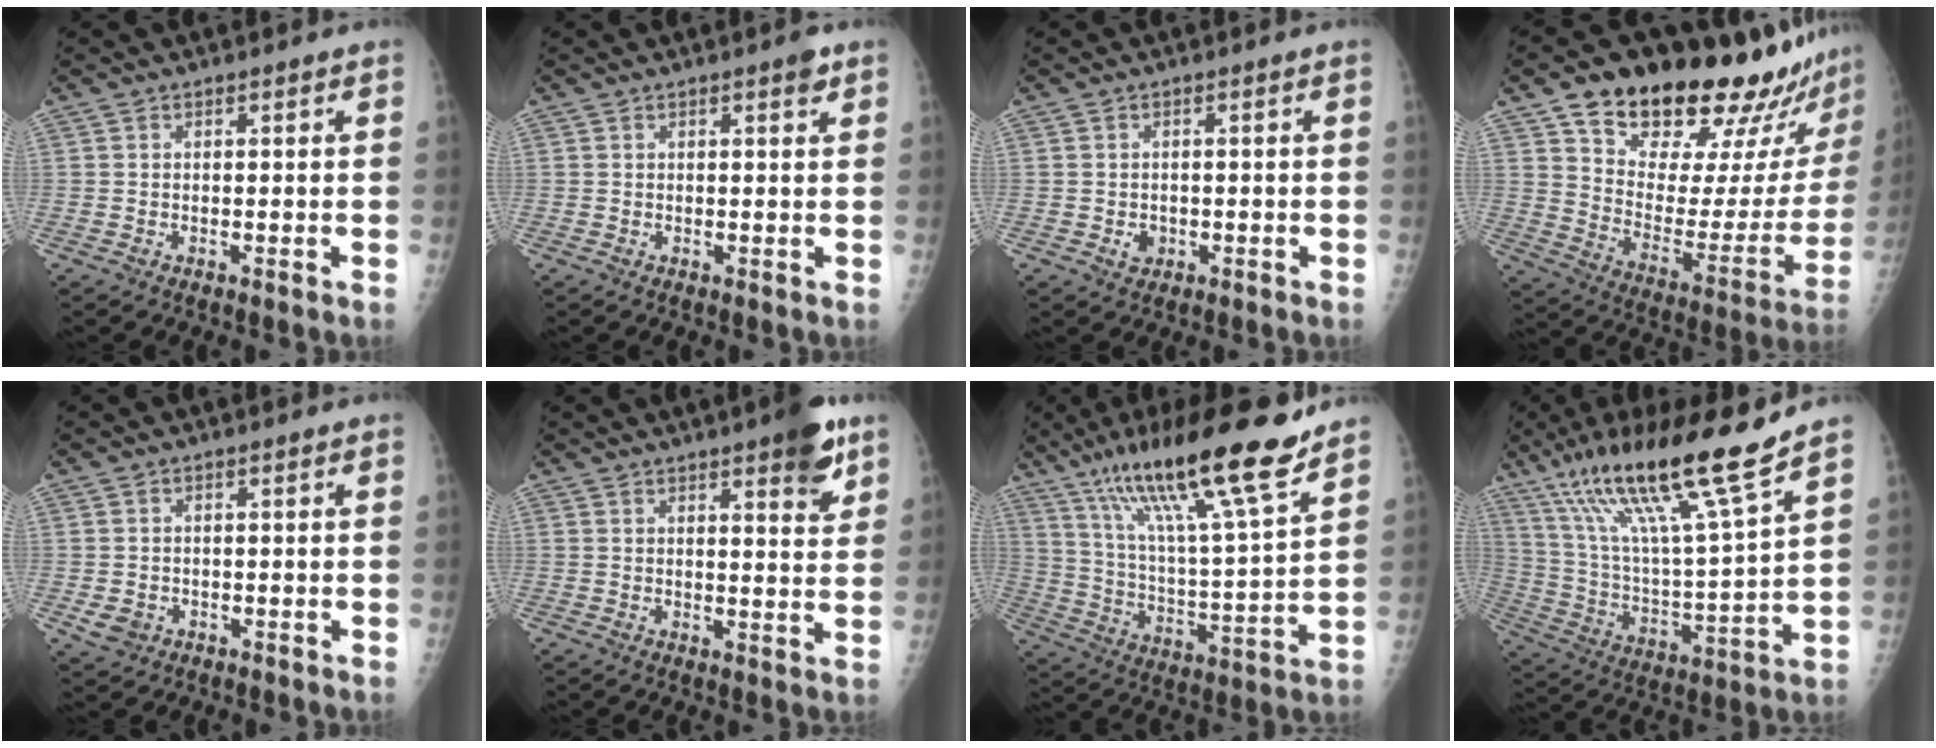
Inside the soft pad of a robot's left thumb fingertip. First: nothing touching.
{"total": 1.7, "force": [1.1, 0.4, 1.3], "torque": [-0.017, -0.004, 0.012]}
{"total": 1.9, "force": [-0.5, 1.6, 0.9], "torque": [-0.004, 0.003, -0.002]}
{"total": 29.3, "force": [21.6, 9.4, 17.4], "torque": [-0.230, -0.093, 0.312]}
{"total": 2.9, "force": [-0.6, 2.5, 1.2], "torque": [-0.016, -0.001, -0.002]}
{"total": 8.1, "force": [4.8, 2.1, 6.2], "torque": [-0.066, -0.023, 0.059]}
{"total": 22.7, "force": [15.9, 2.5, 16.1], "torque": [-0.261, -0.062, 0.276]}
{"total": 21.5, "force": [15.0, 1.1, 15.4], "torque": [-0.256, -0.062, 0.273]}